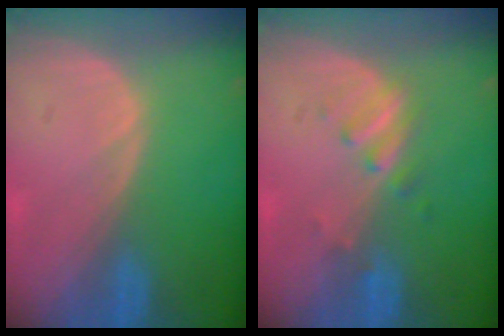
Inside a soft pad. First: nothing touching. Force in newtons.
{"total": 2.7, "press": 2.7, "slide": 0.5}